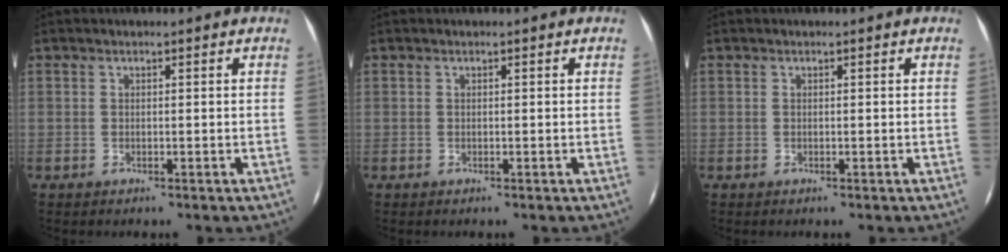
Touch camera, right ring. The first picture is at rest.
{"total": 0.0}
{"total": 0.0}